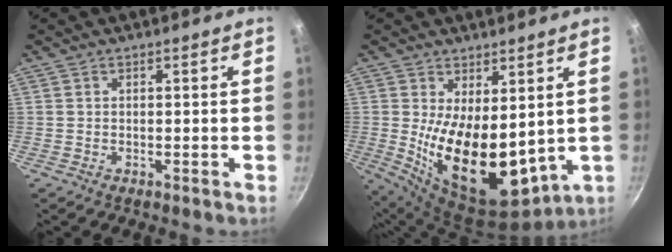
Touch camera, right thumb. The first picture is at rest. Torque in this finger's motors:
{"motor_torque": [-0.55, 2.24, 2.51, 0.19, 0.51]}